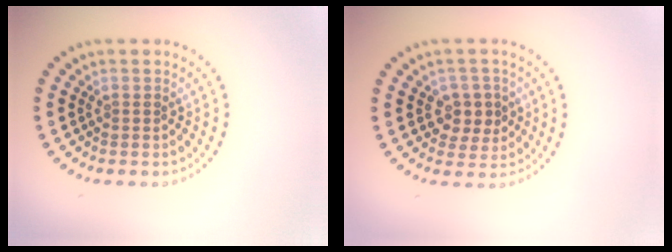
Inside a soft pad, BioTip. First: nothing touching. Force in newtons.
{"total": 2.9, "press": 2.8, "slide": 0.8}